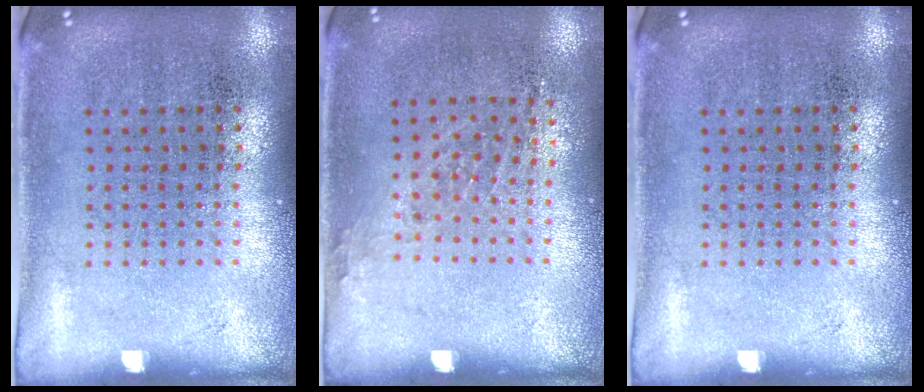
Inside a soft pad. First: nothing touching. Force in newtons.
{"total": 1.0, "press": 0.8, "slide": 0.6}
{"total": 0.0}